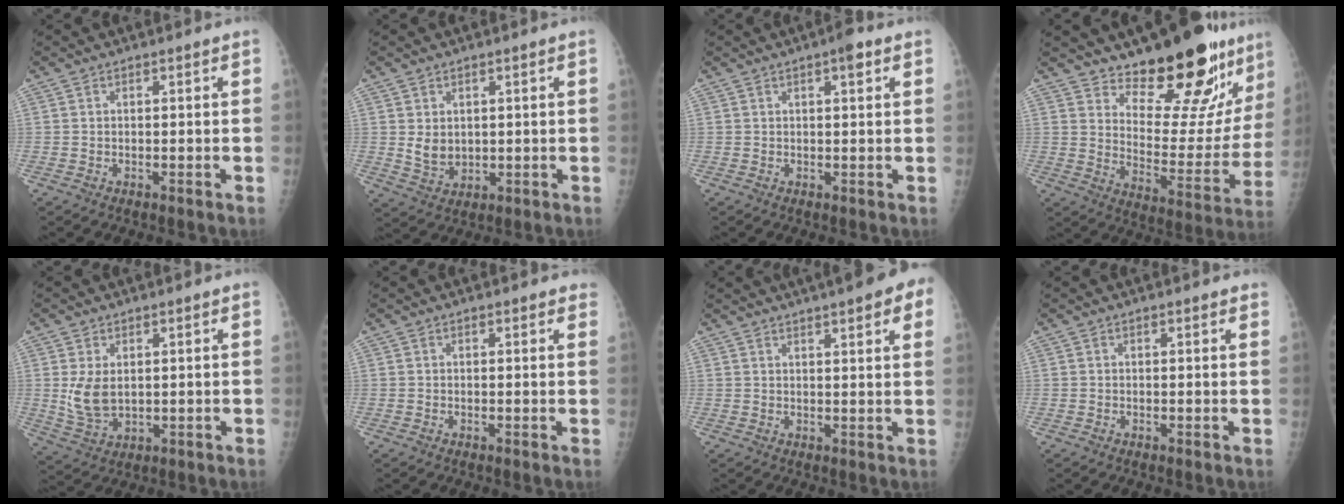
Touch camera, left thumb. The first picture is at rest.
{"total": 4.4, "force": [1.0, 3.4, 2.7], "torque": [-0.033, -0.016, 0.031]}
{"total": 3.1, "force": [1.6, 0.9, 2.5], "torque": [-0.031, -0.001, 0.018]}
{"total": 21.8, "force": [17.2, 6.8, 11.5], "torque": [-0.120, -0.132, 0.245]}
{"total": 6.3, "force": [1.2, 4.0, 4.7], "torque": [-0.084, -0.014, 0.035]}
{"total": 1.8, "force": [1.4, 0.7, 0.9], "torque": [0.002, 0.001, 0.013]}
{"total": 12.0, "force": [7.5, 2.5, 9.0], "torque": [-0.107, 0.003, 0.089]}
{"total": 1.3, "force": [1.0, 0.3, 0.7], "torque": [-0.006, 0.001, 0.012]}